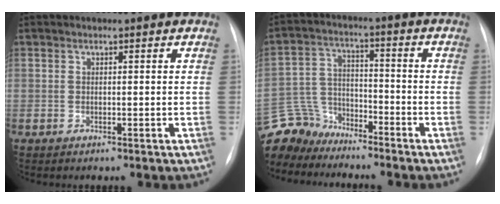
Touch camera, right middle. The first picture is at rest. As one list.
[{"total": 10.0, "force": [-9.3, 3.5, 0.0], "torque": [-0.013, 0.019, -0.183]}]